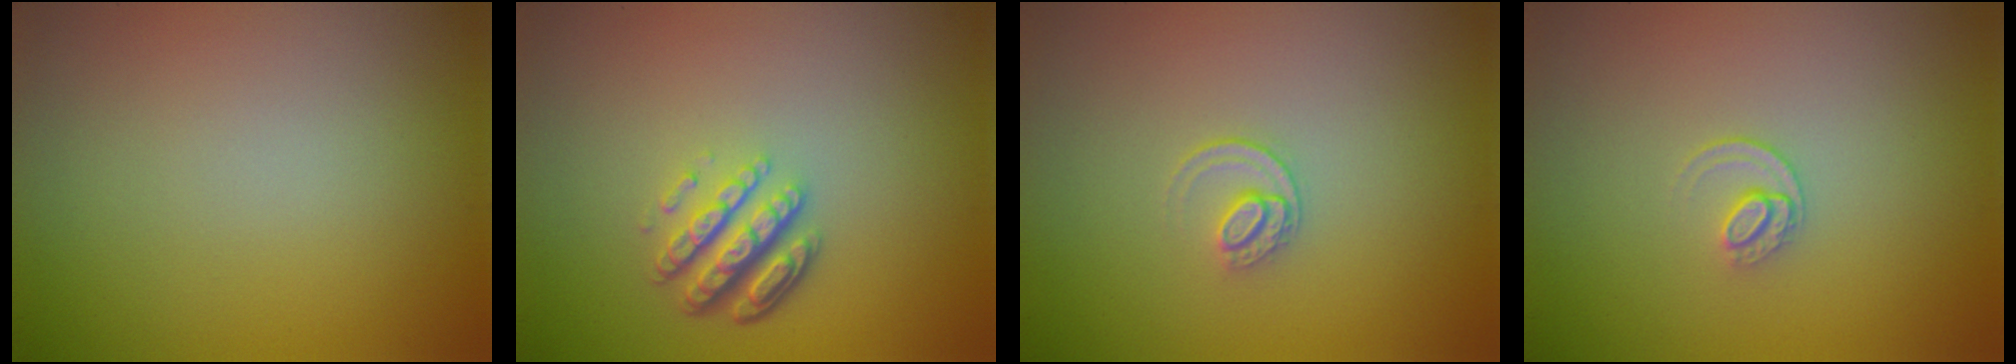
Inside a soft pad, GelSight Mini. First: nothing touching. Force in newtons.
{"total": 4.5, "press": 3.3, "slide": 3.1}
{"total": 1.4, "press": 0.9, "slide": 1.0}
{"total": 1.2, "press": 0.8, "slide": 0.9}